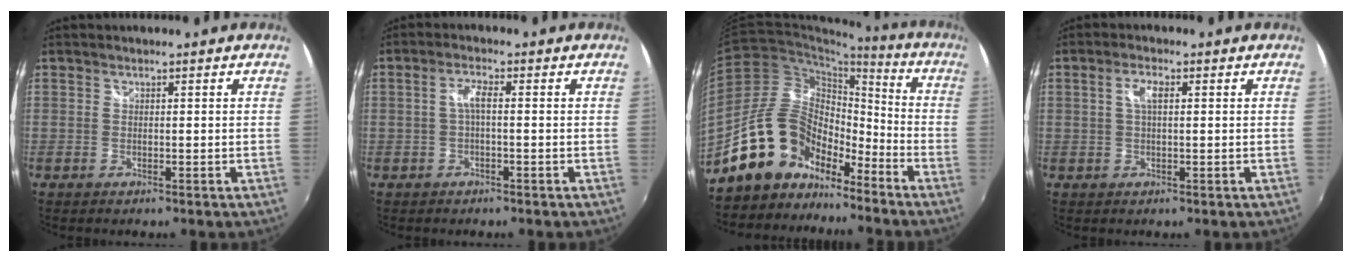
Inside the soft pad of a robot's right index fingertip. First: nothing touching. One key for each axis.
{"total": 2.6, "fx": -0.3, "fy": 0.5, "fz": 2.5, "tx": -0.051, "ty": 0.007, "tz": -0.005}
{"total": 14.9, "fx": -11.2, "fy": 8.2, "fz": 5.4, "tx": -0.111, "ty": 0.033, "tz": -0.197}
{"total": 3.0, "fx": 0.6, "fy": 1.1, "fz": 2.7, "tx": -0.052, "ty": 0.006, "tz": 0.011}